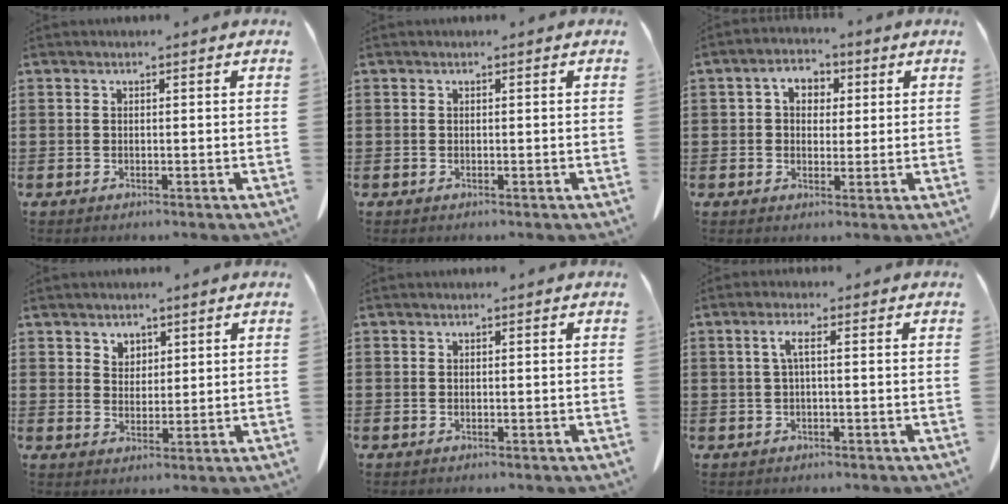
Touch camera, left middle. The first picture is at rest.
{"total": 0.0}
{"total": 4.3, "force": [1.3, 3.2, 2.6], "torque": [-0.057, 0.010, 0.016]}
{"total": 3.2, "force": [2.5, 2.0, 0.2], "torque": [-0.006, -0.002, 0.047]}
{"total": 0.0}
{"total": 2.7, "force": [0.3, 0.4, 2.7], "torque": [-0.053, 0.005, 0.004]}